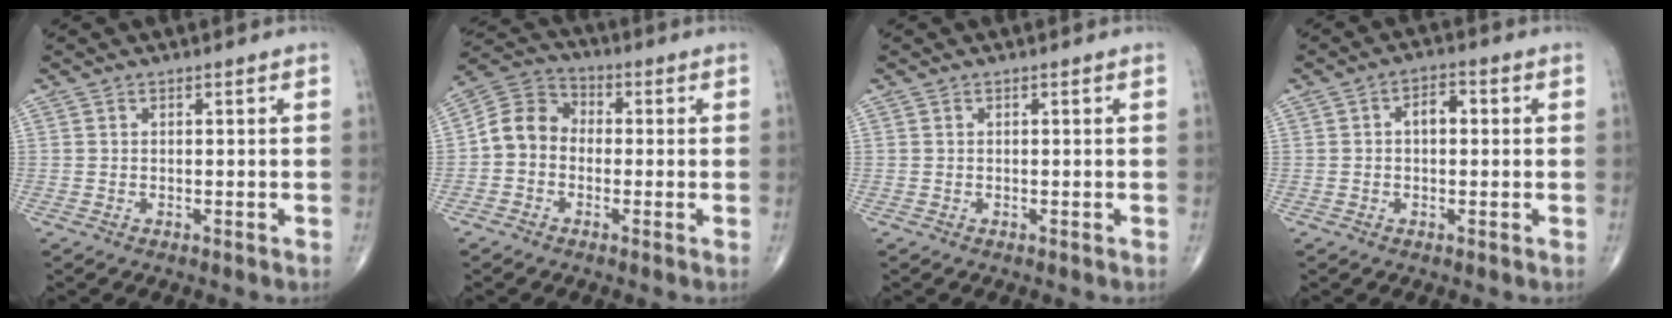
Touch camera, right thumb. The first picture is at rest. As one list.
[{"total": 8.1, "force": [-1.2, 6.8, 4.2], "torque": [-0.062, 0.034, -0.039]}, {"total": 0.0}, {"total": 4.1, "force": [0.4, 2.5, 3.3], "torque": [-0.044, 0.013, 0.000]}]